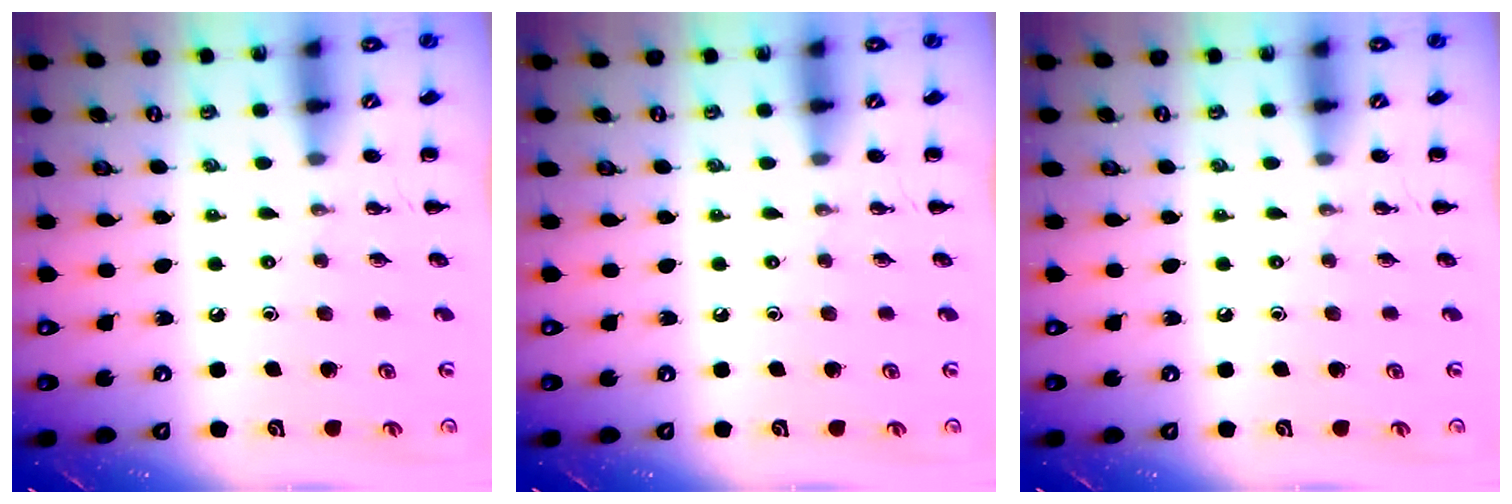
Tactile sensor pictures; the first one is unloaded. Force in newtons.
{"total": 0.0}
{"total": 0.0}